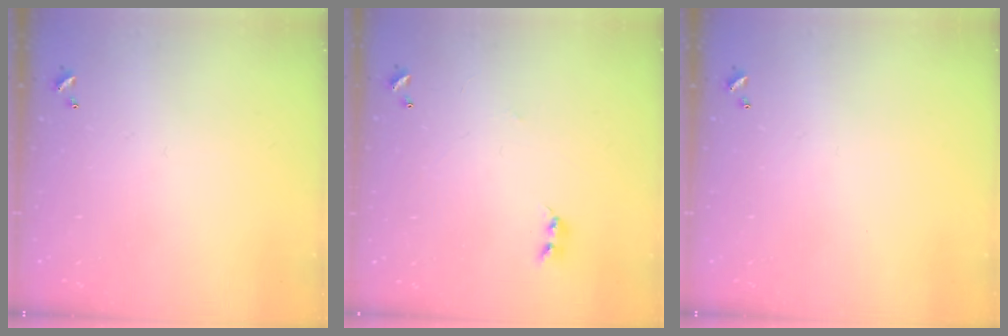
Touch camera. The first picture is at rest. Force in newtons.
{"total": 2.2, "press": 2.2, "slide": 0.4}
{"total": 0.0}